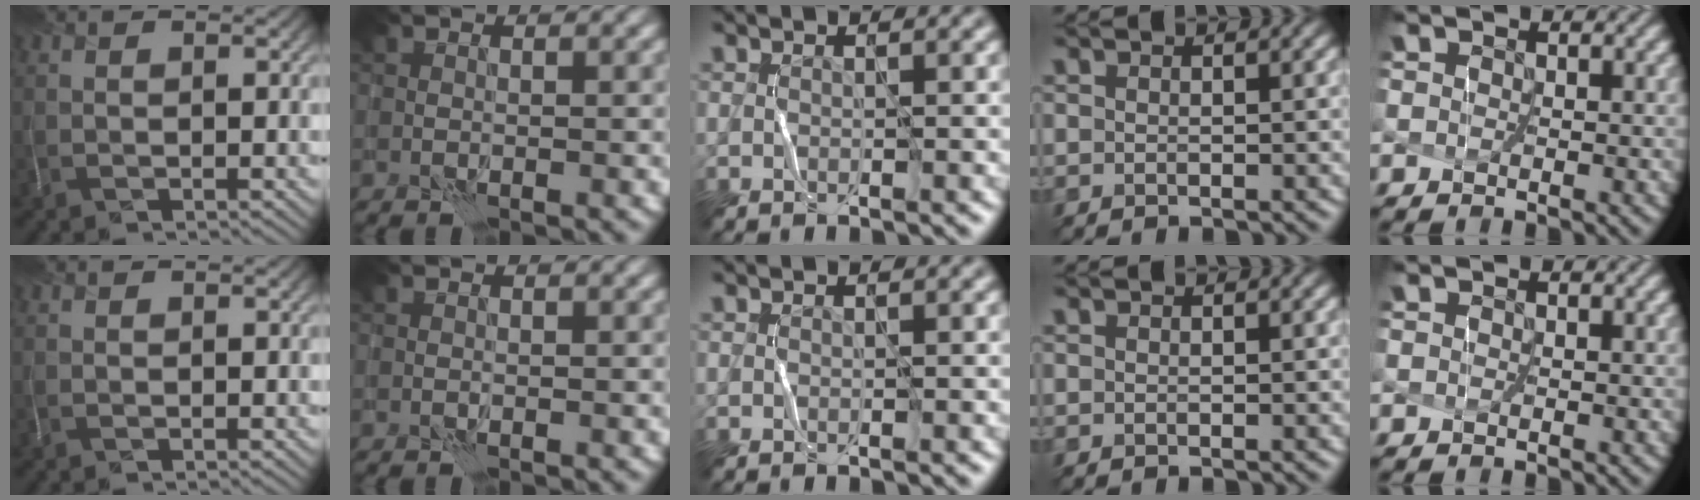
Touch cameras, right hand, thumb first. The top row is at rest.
{}